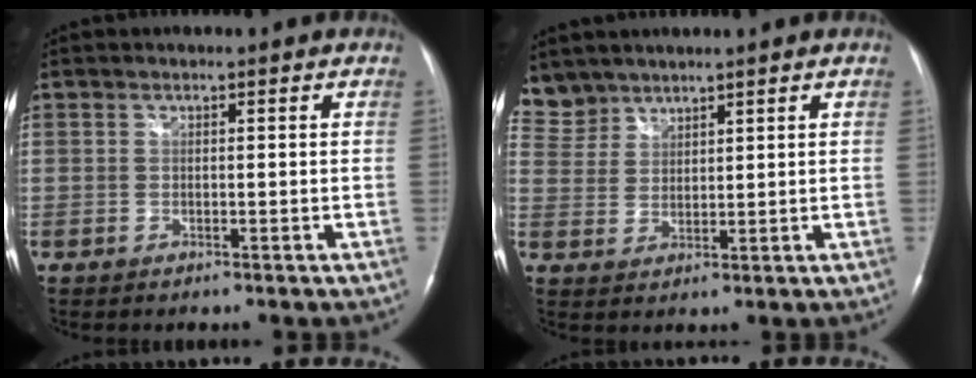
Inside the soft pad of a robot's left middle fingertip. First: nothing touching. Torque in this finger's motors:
{"motor_torque": [0.03, -0.02, 0.01, 0.00]}